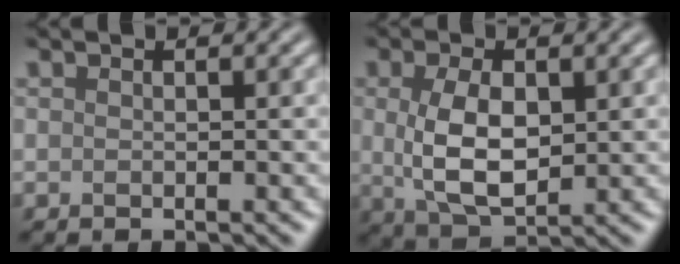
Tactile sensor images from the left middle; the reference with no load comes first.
{"total": 5.8, "force": [0.4, 3.2, 4.8], "torque": [-0.106, -0.003, 0.017]}